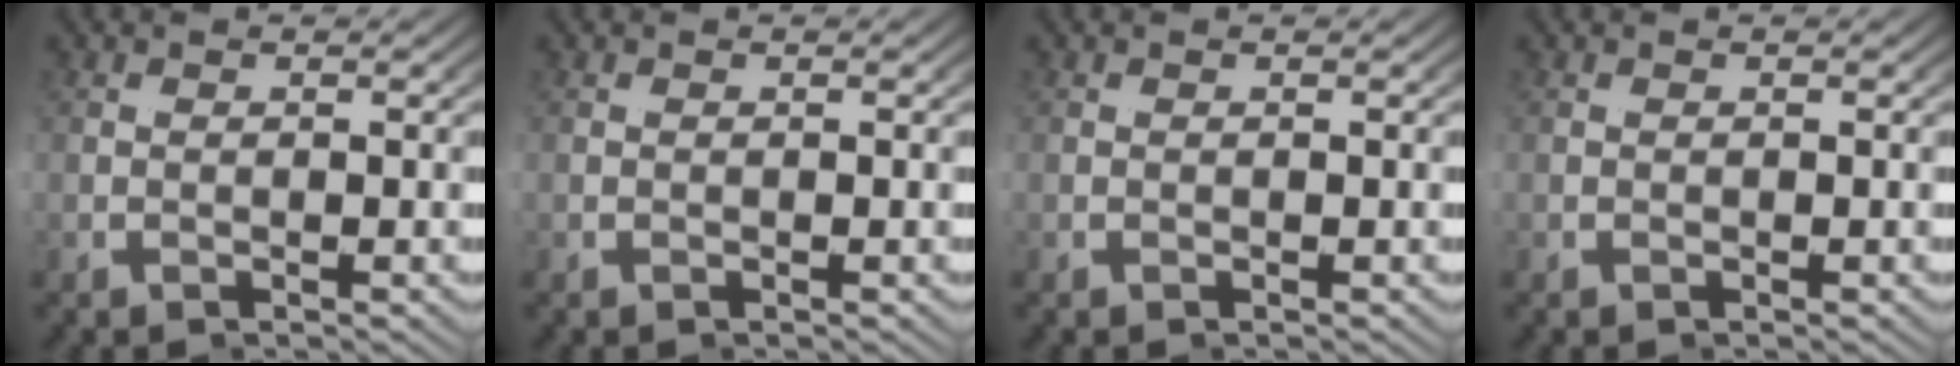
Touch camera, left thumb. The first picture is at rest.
{"total": 0.0}
{"total": 0.0}
{"total": 0.0}